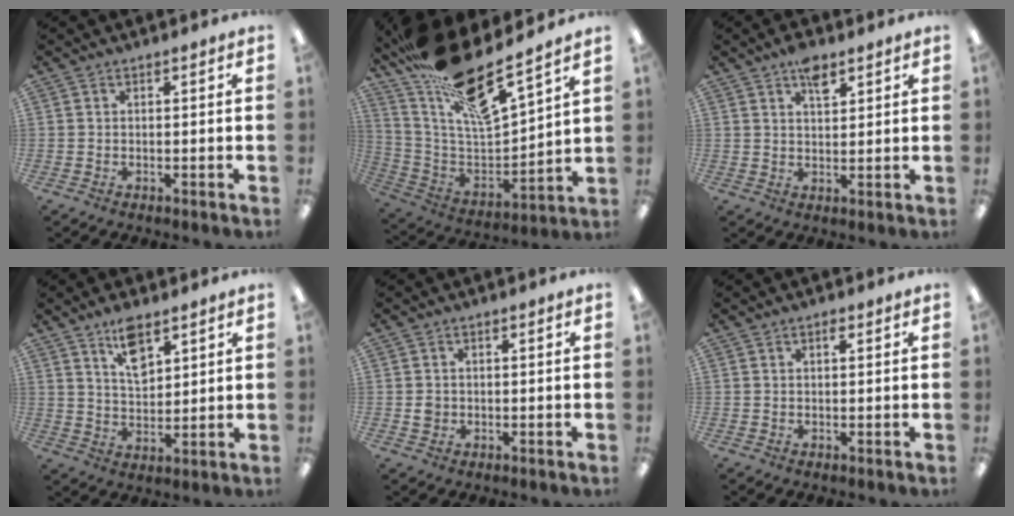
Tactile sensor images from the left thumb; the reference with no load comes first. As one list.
[{"total": 22.6, "force": [17.8, 5.1, 13.0], "torque": [-0.239, -0.122, 0.301]}, {"total": 5.2, "force": [3.3, 2.4, 3.1], "torque": [-0.045, -0.008, 0.056]}, {"total": 8.5, "force": [5.5, 4.3, 4.8], "torque": [-0.069, -0.024, 0.094]}, {"total": 1.9, "force": [0.0, 1.8, 0.6], "torque": [-0.005, 0.002, -0.005]}, {"total": 1.2, "force": [0.7, 0.6, 0.8], "torque": [-0.008, 0.000, 0.011]}]